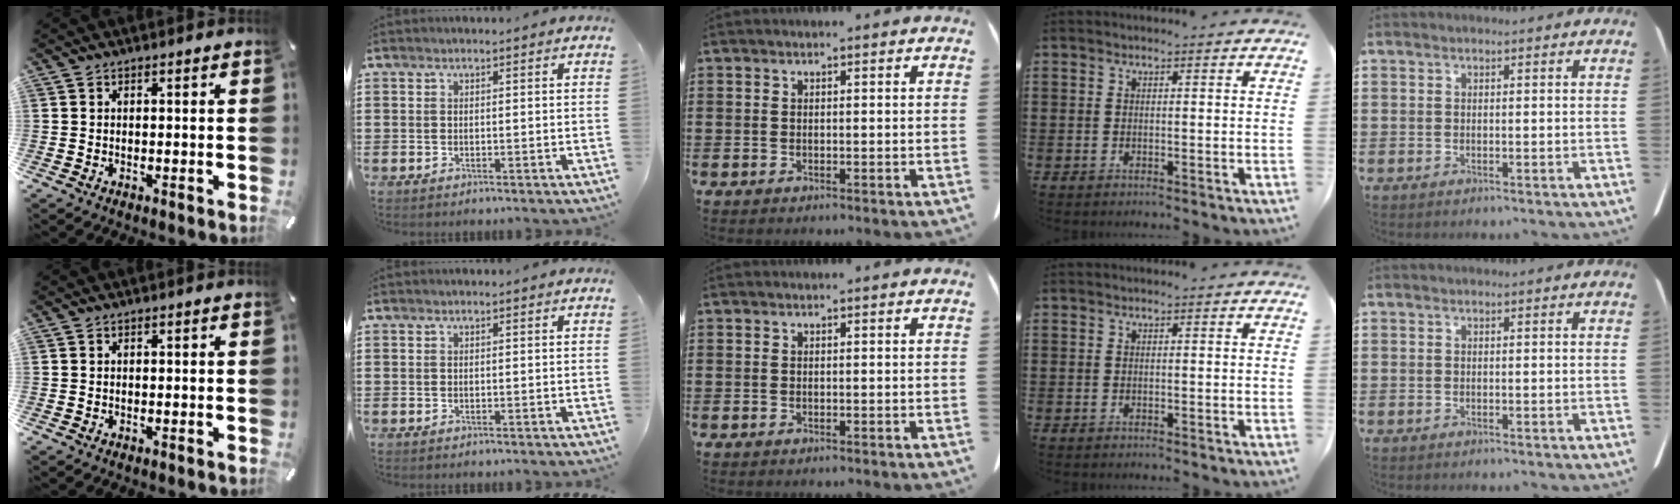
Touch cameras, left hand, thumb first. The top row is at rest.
{}